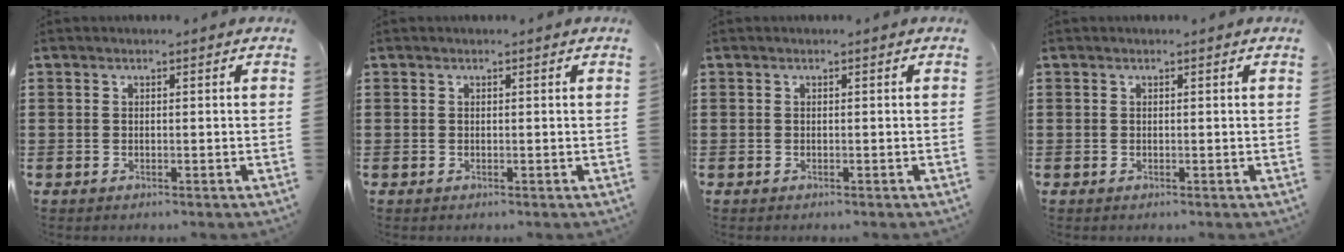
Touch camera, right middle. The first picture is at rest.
{"total": 0.0}
{"total": 0.0}
{"total": 0.0}